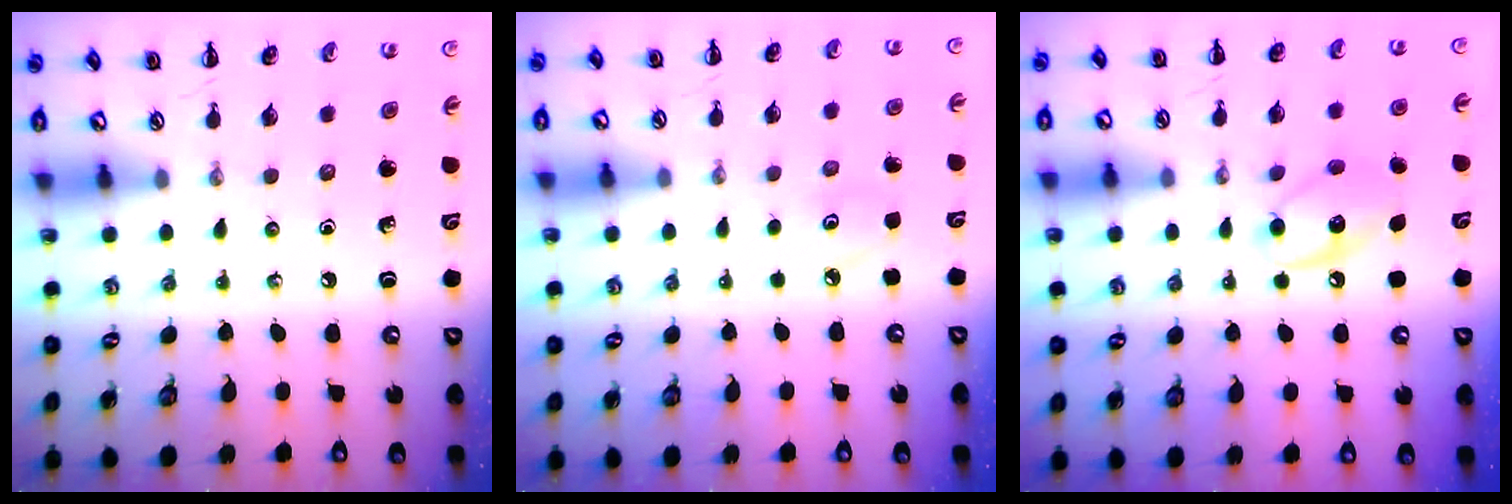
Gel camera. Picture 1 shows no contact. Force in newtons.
{"total": 3.9, "press": 3.7, "slide": 1.1}
{"total": 10.7, "press": 10.6, "slide": 1.2}